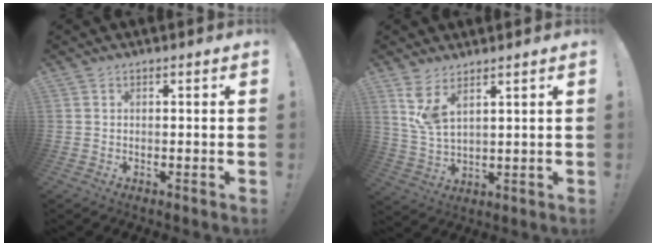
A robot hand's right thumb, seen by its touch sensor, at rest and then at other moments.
{"total": 7.1, "force": [4.9, 2.2, 4.7], "torque": [-0.092, -0.025, 0.093]}